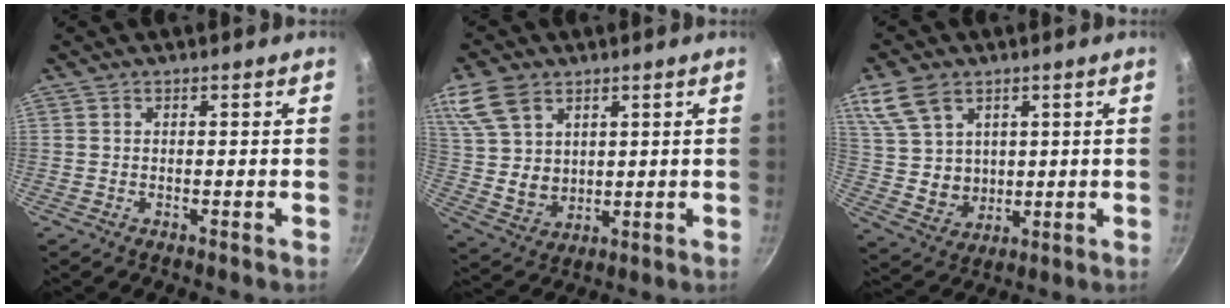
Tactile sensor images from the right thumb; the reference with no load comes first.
{"total": 11.5, "force": [5.8, 8.0, 6.0], "torque": [-0.097, -0.022, 0.127]}
{"total": 11.3, "force": [5.3, 8.3, 5.6], "torque": [-0.086, -0.021, 0.118]}